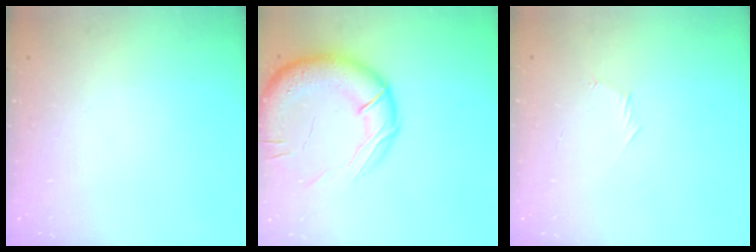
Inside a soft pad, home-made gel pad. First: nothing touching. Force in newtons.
{"total": 19.3, "press": 19.1, "slide": 2.8}
{"total": 4.1, "press": 3.9, "slide": 1.2}